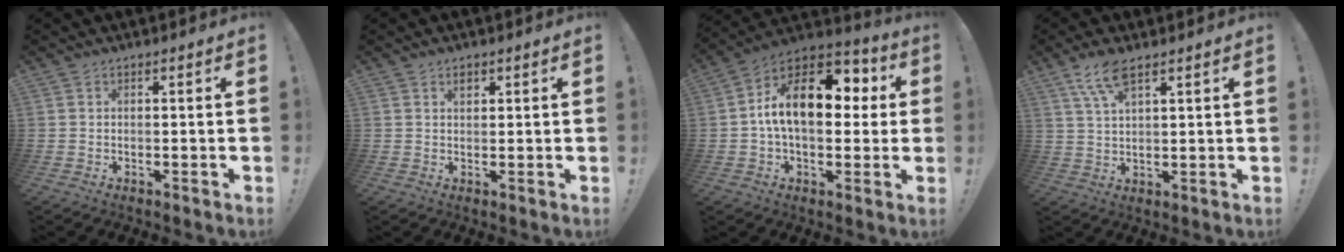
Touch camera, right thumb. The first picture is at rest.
{"total": 1.6, "force": [1.1, 1.0, 0.6], "torque": [0.010, -0.008, 0.015]}
{"total": 17.3, "force": [2.3, 10.1, 13.9], "torque": [-0.218, 0.003, 0.038]}
{"total": 7.7, "force": [4.8, 2.7, 5.4], "torque": [-0.105, -0.013, 0.089]}